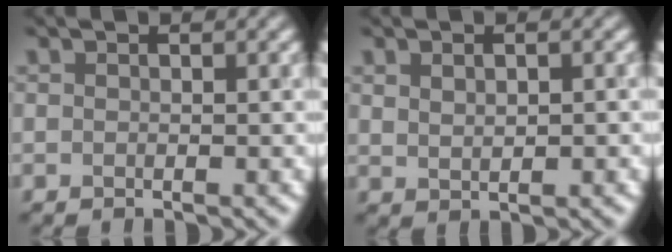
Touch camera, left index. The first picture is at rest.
{"total": 1.4, "force": [0.4, 0.8, 1.1], "torque": [-0.015, 0.006, 0.016]}